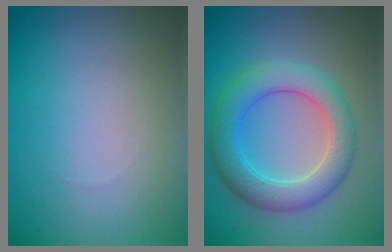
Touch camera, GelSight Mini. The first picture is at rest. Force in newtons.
{"total": 5.6, "press": 5.6, "slide": 0.2}